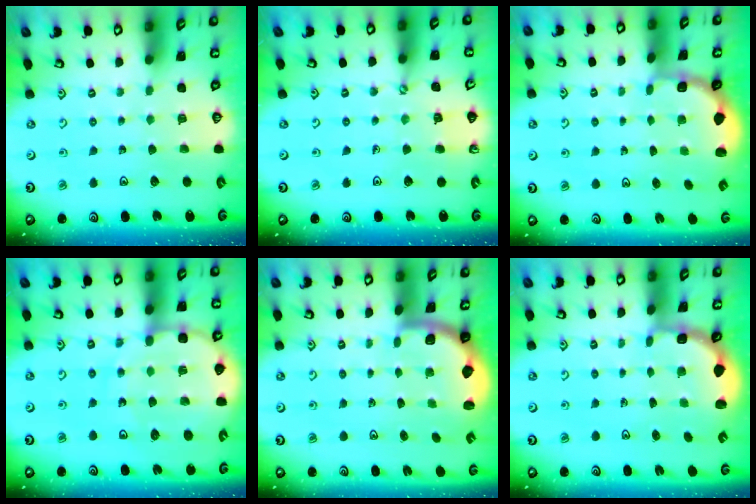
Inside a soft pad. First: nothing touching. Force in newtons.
{"total": 2.3, "press": 2.2, "slide": 0.3}
{"total": 1.8, "press": 1.6, "slide": 0.7}
{"total": 12.4, "press": 12.0, "slide": 2.7}
{"total": 2.0, "press": 1.9, "slide": 0.5}
{"total": 2.5, "press": 1.9, "slide": 1.6}